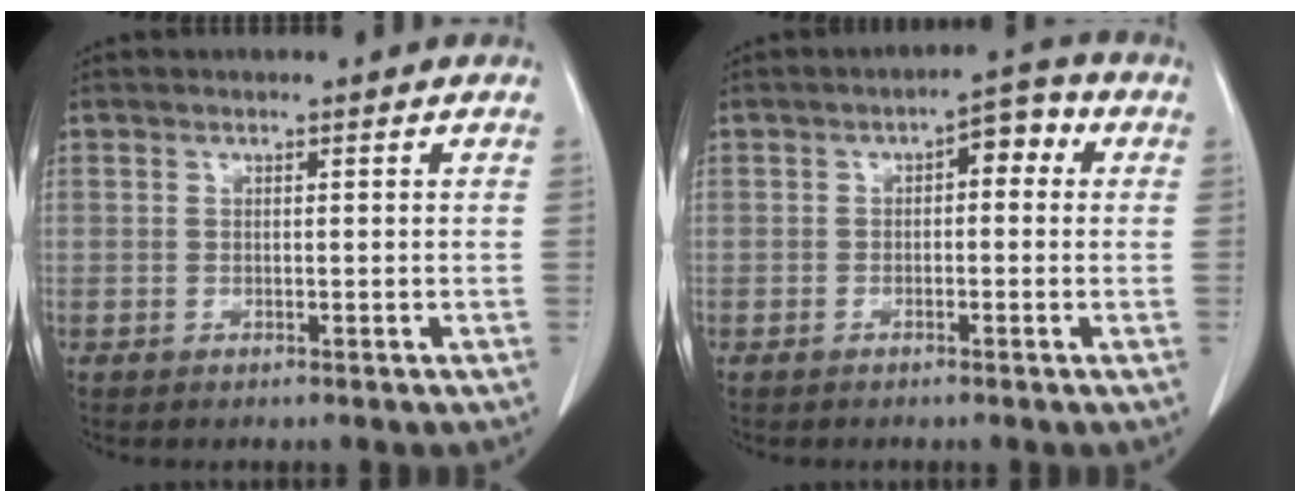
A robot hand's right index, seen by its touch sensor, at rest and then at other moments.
{"total": 4.3, "force": [0.6, 2.0, 3.7], "torque": [-0.046, 0.027, 0.000]}